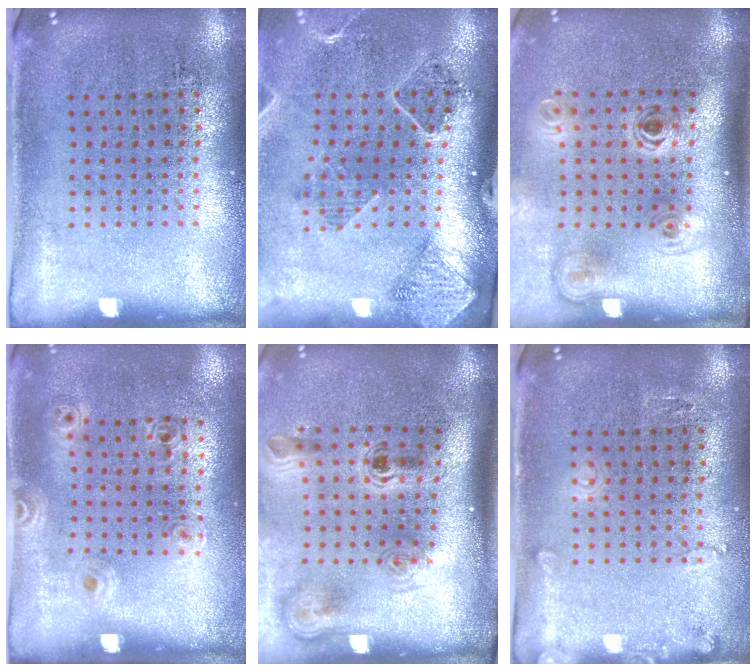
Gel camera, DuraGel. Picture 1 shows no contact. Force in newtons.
{"total": 1.5, "press": 1.5, "slide": 0.1}
{"total": 2.1, "press": 1.4, "slide": 1.6}
{"total": 1.1, "press": 0.9, "slide": 0.7}
{"total": 2.3, "press": 1.4, "slide": 1.8}
{"total": 1.3, "press": 1.3, "slide": 0.2}